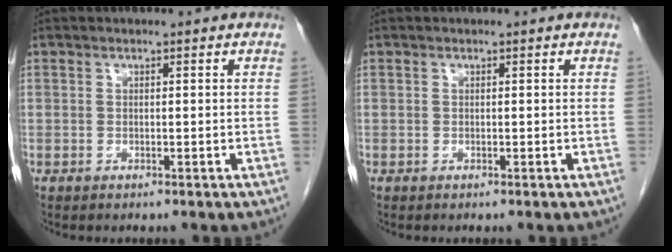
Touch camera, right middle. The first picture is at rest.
{"total": 0.0}